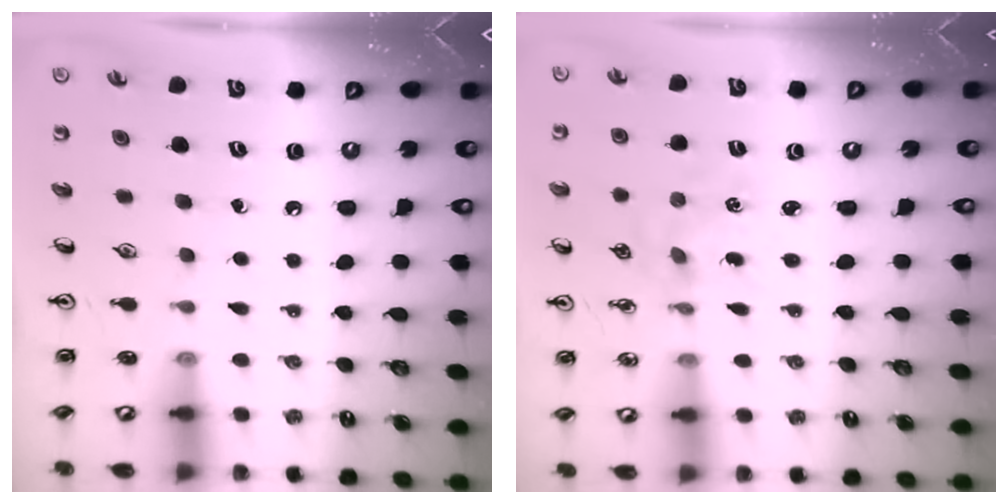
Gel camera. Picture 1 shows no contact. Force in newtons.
{"total": 3.0, "press": 3.0, "slide": 0.4}